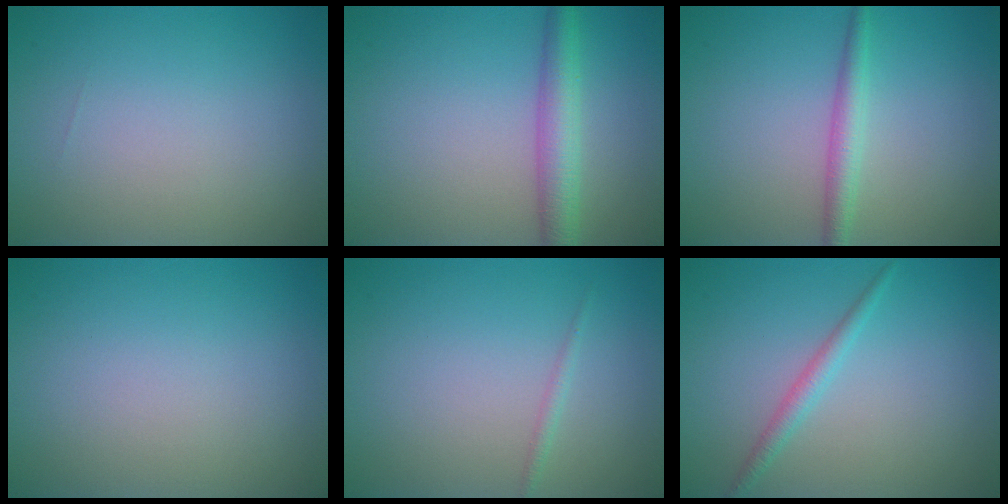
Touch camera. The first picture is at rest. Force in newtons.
{"total": 3.9, "press": 3.9, "slide": 0.1}
{"total": 2.2, "press": 2.2, "slide": 0.1}
{"total": 0.0}
{"total": 0.7, "press": 0.7, "slide": 0.0}
{"total": 1.6, "press": 1.6, "slide": 0.1}